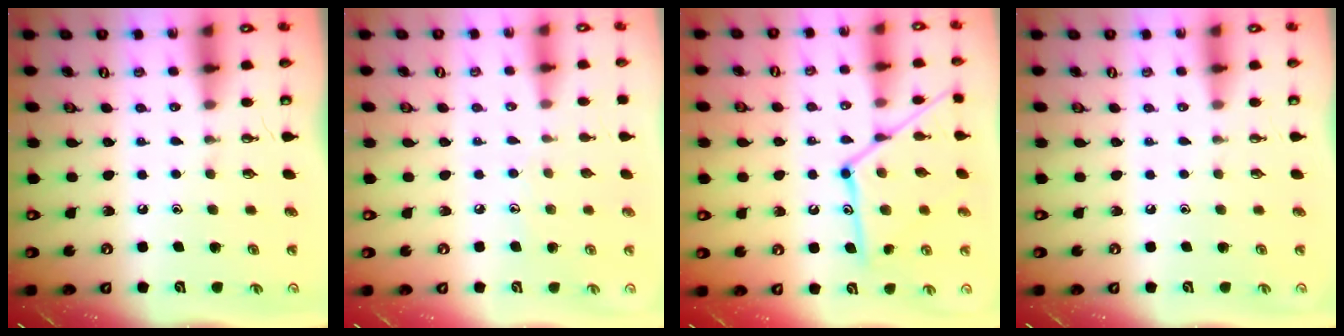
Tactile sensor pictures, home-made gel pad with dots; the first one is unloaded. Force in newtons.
{"total": 5.1, "press": 5.0, "slide": 0.5}
{"total": 16.2, "press": 16.2, "slide": 1.2}
{"total": 0.0}